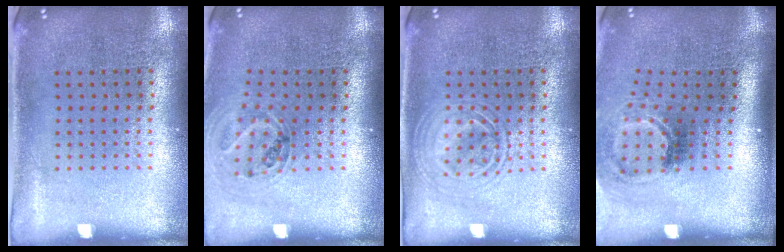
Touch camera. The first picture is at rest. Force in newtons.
{"total": 1.1, "press": 1.1, "slide": 0.2}
{"total": 2.4, "press": 2.4, "slide": 0.3}
{"total": 2.1, "press": 1.3, "slide": 1.6}